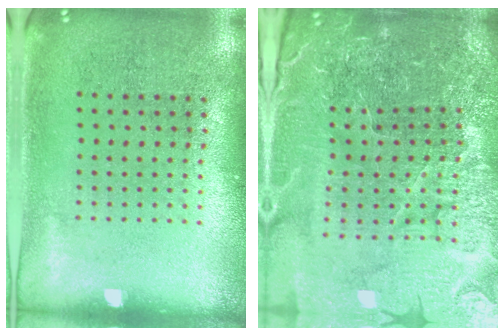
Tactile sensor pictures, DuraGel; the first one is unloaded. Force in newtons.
{"total": 5.3, "press": 5.0, "slide": 1.8}